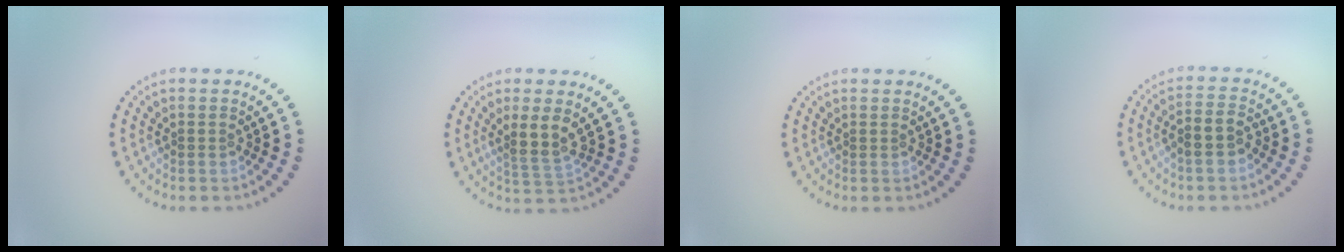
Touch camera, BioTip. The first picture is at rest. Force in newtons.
{"total": 2.8, "press": 2.4, "slide": 1.5}
{"total": 0.0}
{"total": 2.5, "press": 2.3, "slide": 0.9}